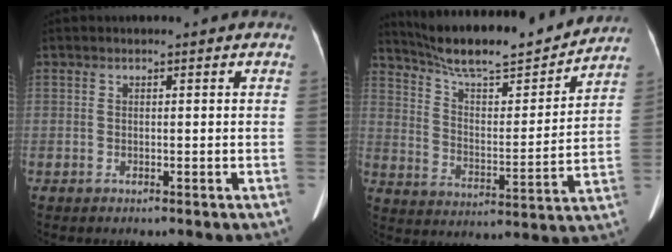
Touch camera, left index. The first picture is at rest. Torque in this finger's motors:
{"motor_torque": [0.21, -0.97, 0.34, 0.08]}